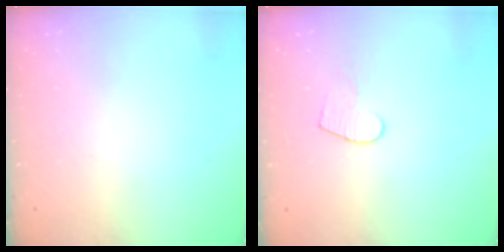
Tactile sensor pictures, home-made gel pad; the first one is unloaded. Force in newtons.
{"total": 5.8, "press": 5.8, "slide": 0.4}